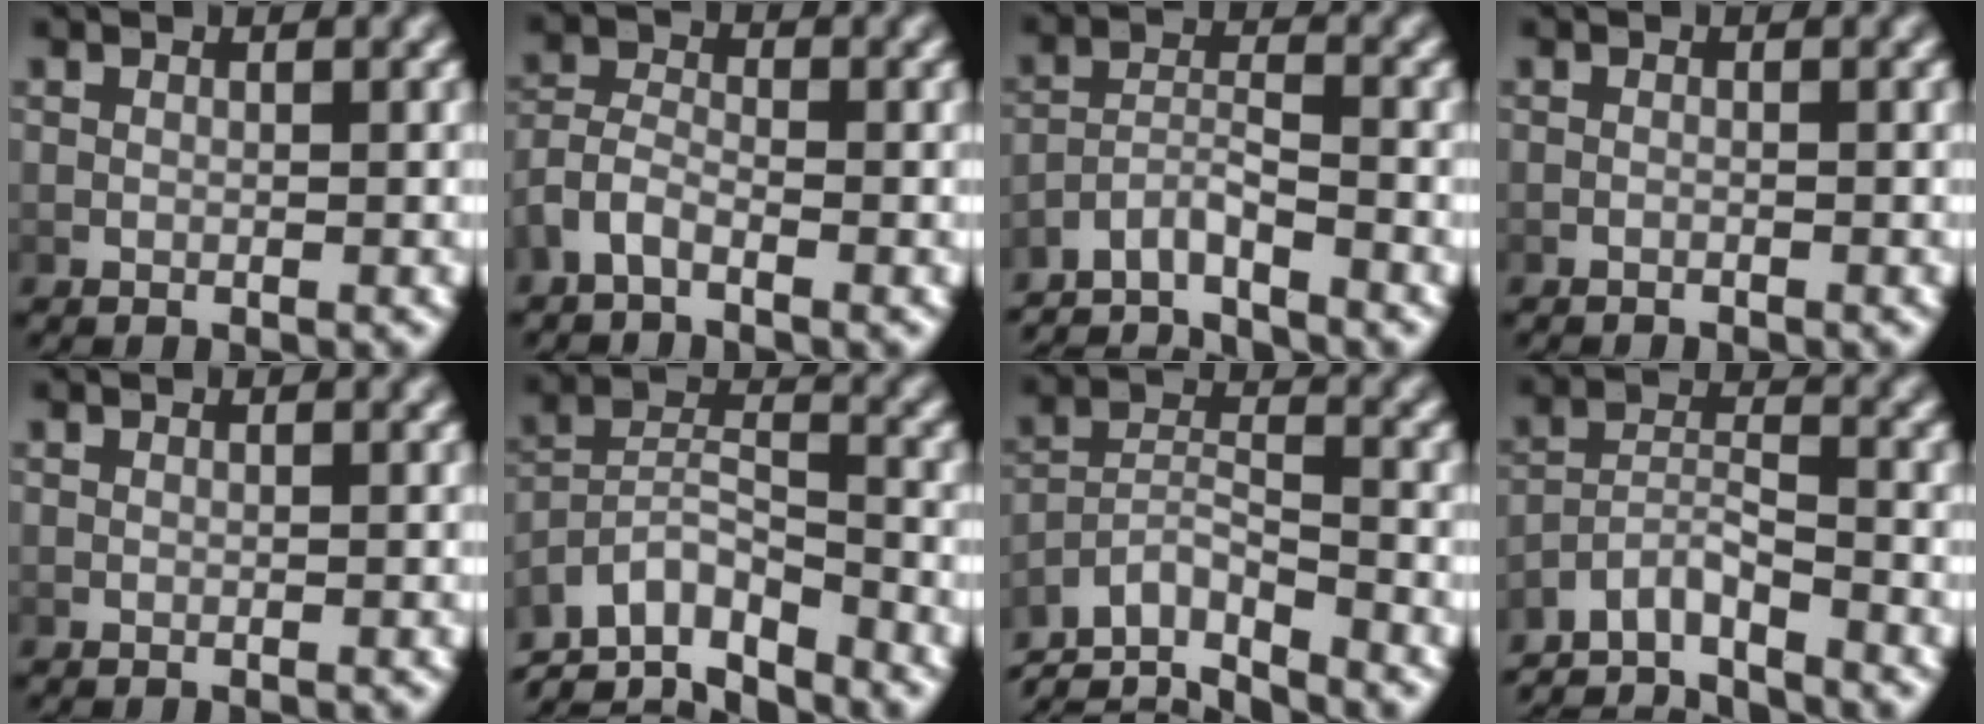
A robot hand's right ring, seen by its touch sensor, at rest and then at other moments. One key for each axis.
{"total": 3.2, "fx": -1.7, "fy": 2.1, "fz": 1.7, "tx": -0.048, "ty": -0.015, "tz": -0.028}
{"total": 7.5, "fx": -6.7, "fy": 2.8, "fz": 1.8, "tx": -0.031, "ty": -0.023, "tz": -0.110}
{"total": 0.7, "fx": -0.7, "fy": 0.0, "fz": 0.0, "tx": -0.003, "ty": 0.000, "tz": -0.013}
{"total": 0.0}
{"total": 10.1, "fx": -6.2, "fy": 6.3, "fz": 5.0, "tx": -0.106, "ty": -0.047, "tz": -0.094}
{"total": 8.8, "fx": -6.1, "fy": 5.0, "fz": 3.9, "tx": -0.080, "ty": -0.036, "tz": -0.099}
{"total": 8.5, "fx": -7.2, "fy": 3.6, "fz": 2.6, "tx": -0.048, "ty": -0.030, "tz": -0.116}